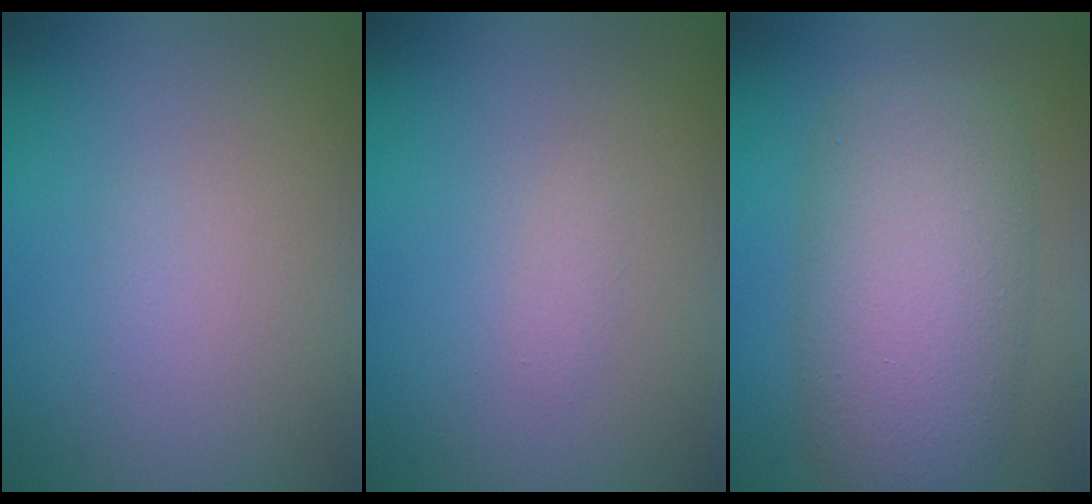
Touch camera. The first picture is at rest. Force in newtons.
{"total": 0.6, "press": 0.6, "slide": 0.0}
{"total": 9.3, "press": 9.3, "slide": 0.2}